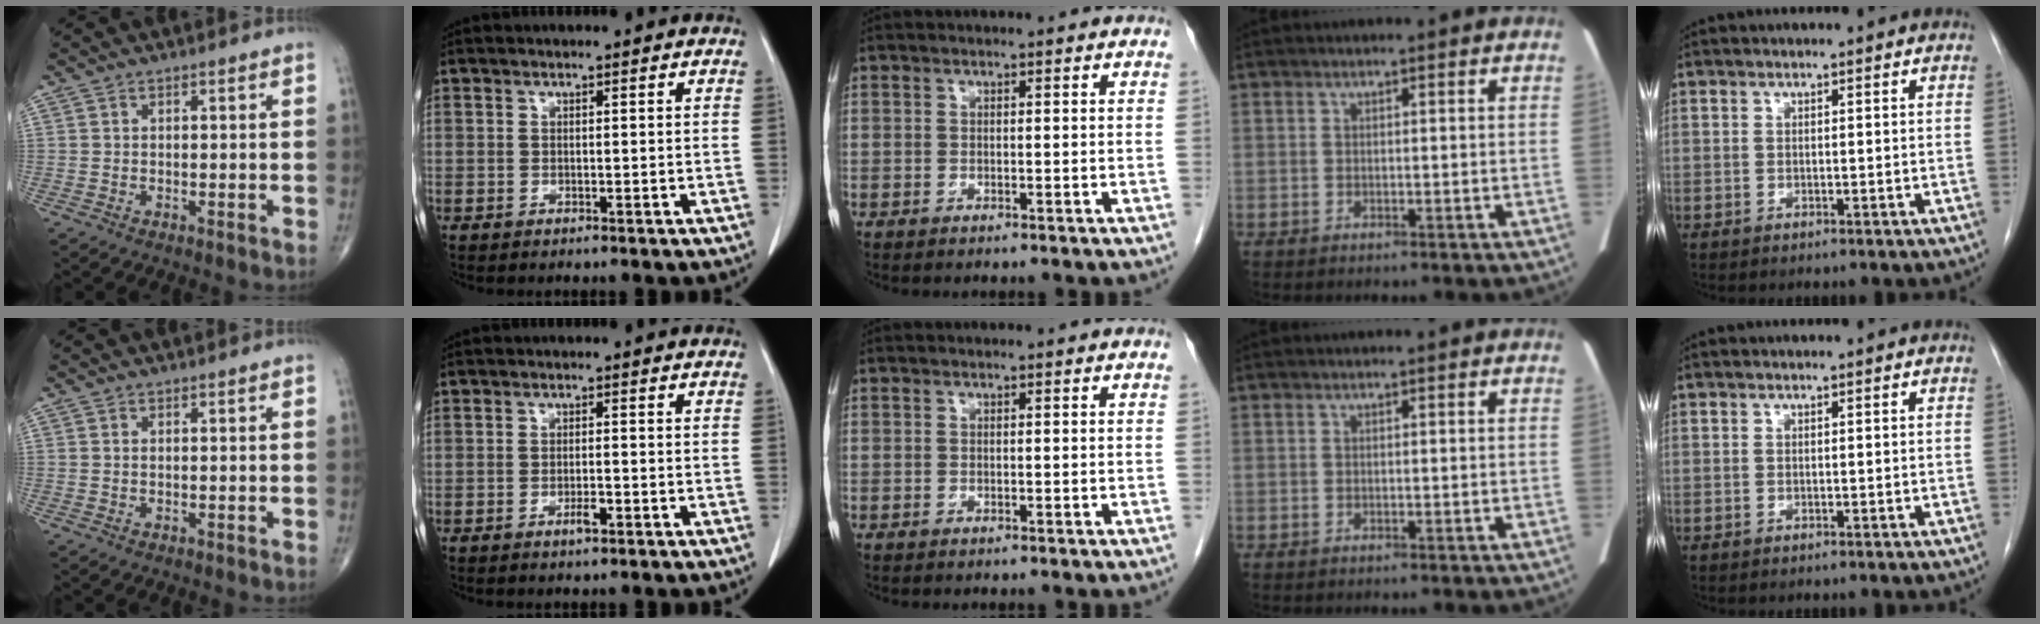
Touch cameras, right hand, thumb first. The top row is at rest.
{"index": {"total": 1.9, "force": [-1.0, 0.3, 1.6], "torque": [-0.029, -0.001, -0.016]}}